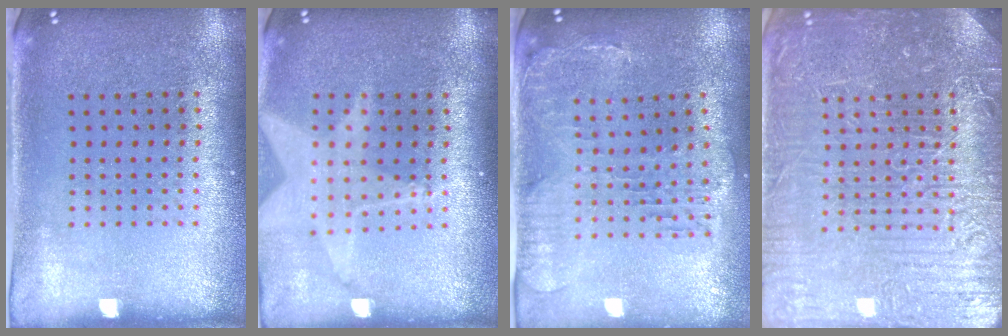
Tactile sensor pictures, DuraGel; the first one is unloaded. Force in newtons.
{"total": 1.8, "press": 1.5, "slide": 1.1}
{"total": 0.7, "press": 0.6, "slide": 0.2}
{"total": 7.6, "press": 7.5, "slide": 0.9}